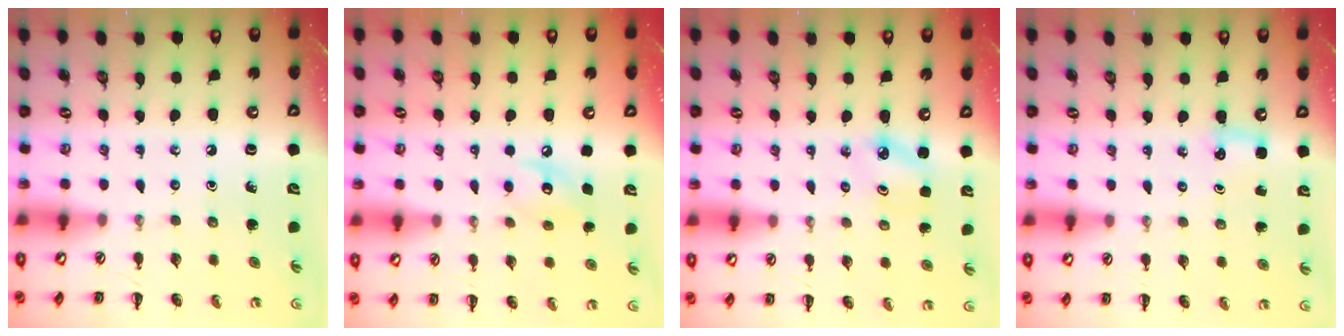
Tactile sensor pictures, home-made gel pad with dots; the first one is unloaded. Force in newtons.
{"total": 7.5, "press": 7.5, "slide": 0.7}
{"total": 2.5, "press": 2.5, "slide": 0.4}
{"total": 2.8, "press": 2.6, "slide": 0.9}